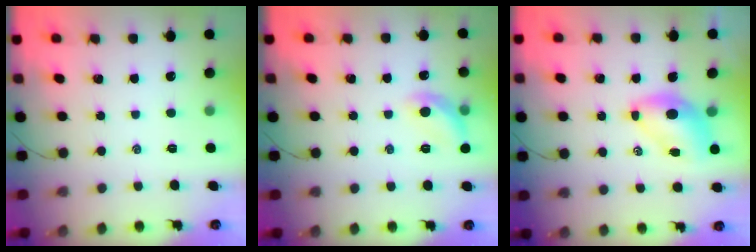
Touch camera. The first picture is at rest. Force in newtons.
{"total": 8.9, "press": 8.9, "slide": 0.4}
{"total": 6.9, "press": 6.7, "slide": 1.5}